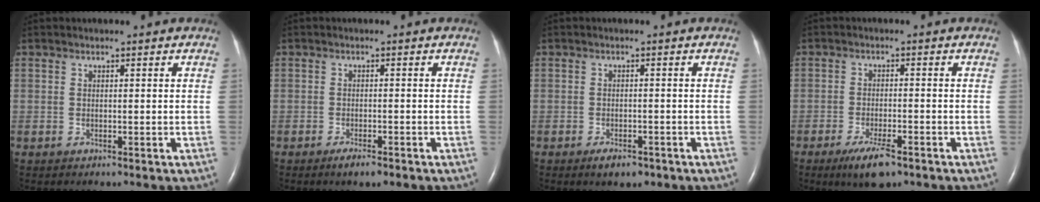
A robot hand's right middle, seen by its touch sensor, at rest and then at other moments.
{"total": 2.5, "force": [-1.7, 0.4, 1.7], "torque": [-0.034, -0.003, -0.027]}
{"total": 2.9, "force": [-2.0, 1.2, 1.8], "torque": [-0.036, -0.003, -0.024]}
{"total": 5.8, "force": [-3.7, 1.3, 4.2], "torque": [-0.083, -0.011, -0.059]}